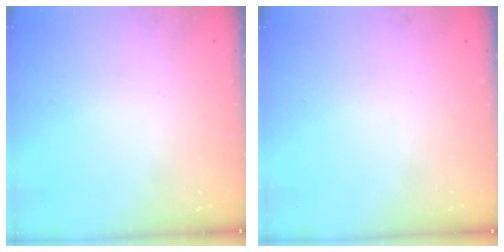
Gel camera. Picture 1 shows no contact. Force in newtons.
{"total": 0.0}